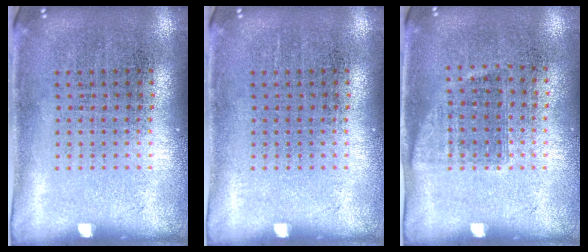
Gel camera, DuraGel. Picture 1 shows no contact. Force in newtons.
{"total": 0.0}
{"total": 0.9, "press": 0.8, "slide": 0.4}